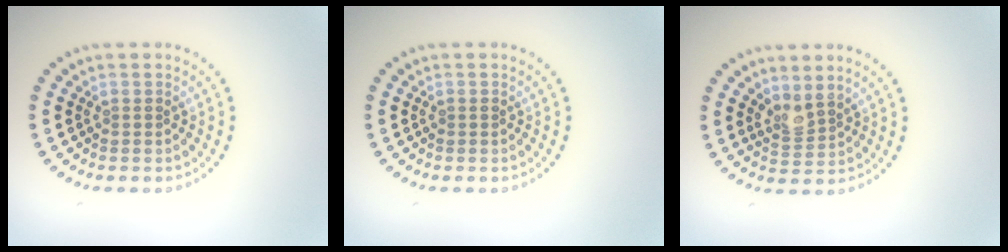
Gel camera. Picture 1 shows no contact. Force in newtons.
{"total": 0.6, "press": 0.6, "slide": 0.1}
{"total": 2.1, "press": 1.7, "slide": 1.2}